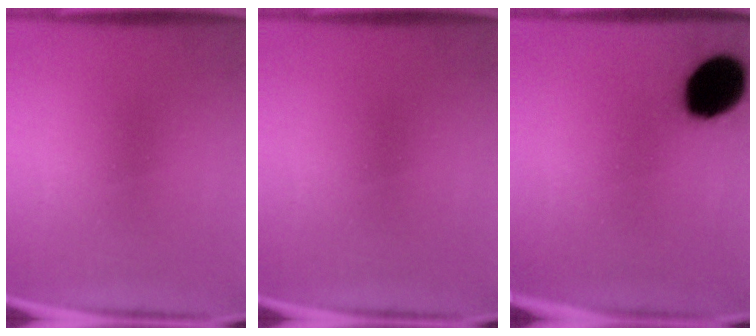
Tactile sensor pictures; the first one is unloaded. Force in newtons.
{"total": 0.0}
{"total": 15.1}